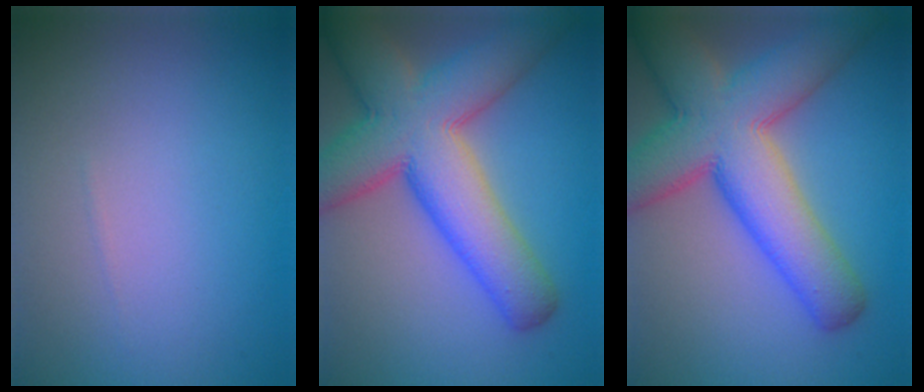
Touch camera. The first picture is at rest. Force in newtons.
{"total": 12.1, "press": 12.0, "slide": 0.5}
{"total": 12.1, "press": 12.0, "slide": 0.5}